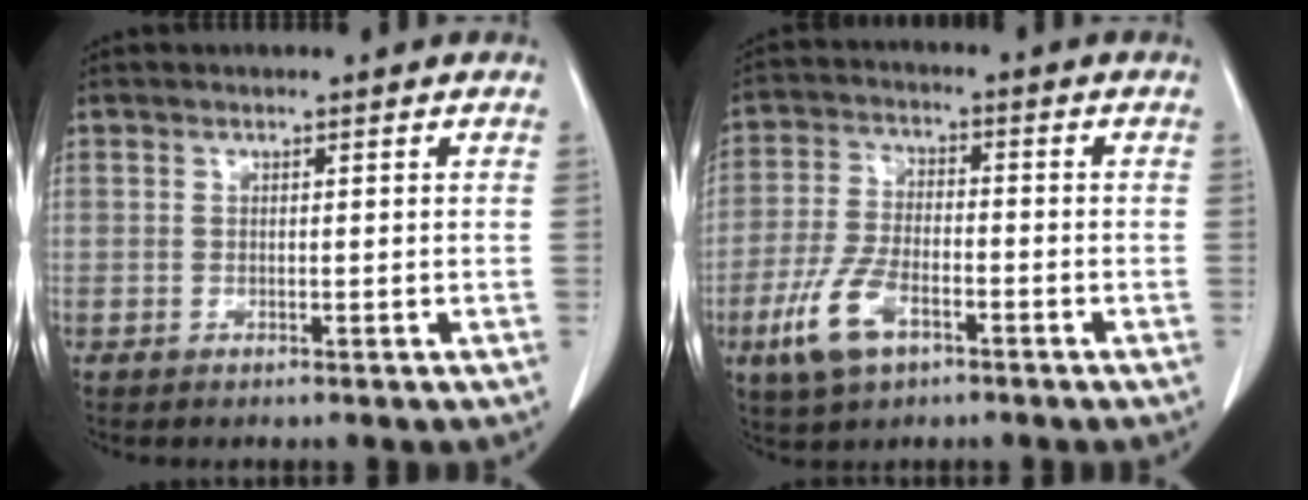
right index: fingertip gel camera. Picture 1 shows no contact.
{"total": 8.9, "force": [-4.4, 4.0, 6.6], "torque": [-0.154, -0.003, -0.083]}